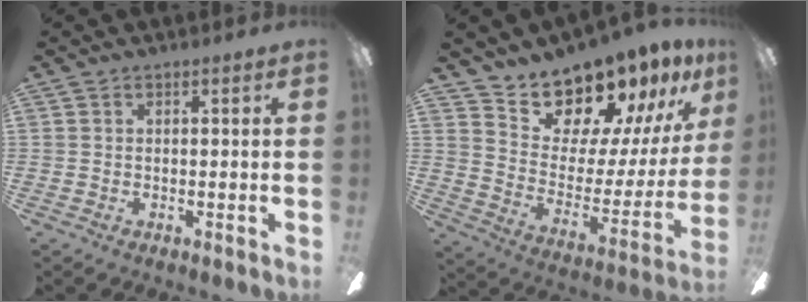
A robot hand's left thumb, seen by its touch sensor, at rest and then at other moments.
{"total": 15.6, "force": [14.2, 5.7, 3.2], "torque": [-0.063, -0.133, 0.253]}